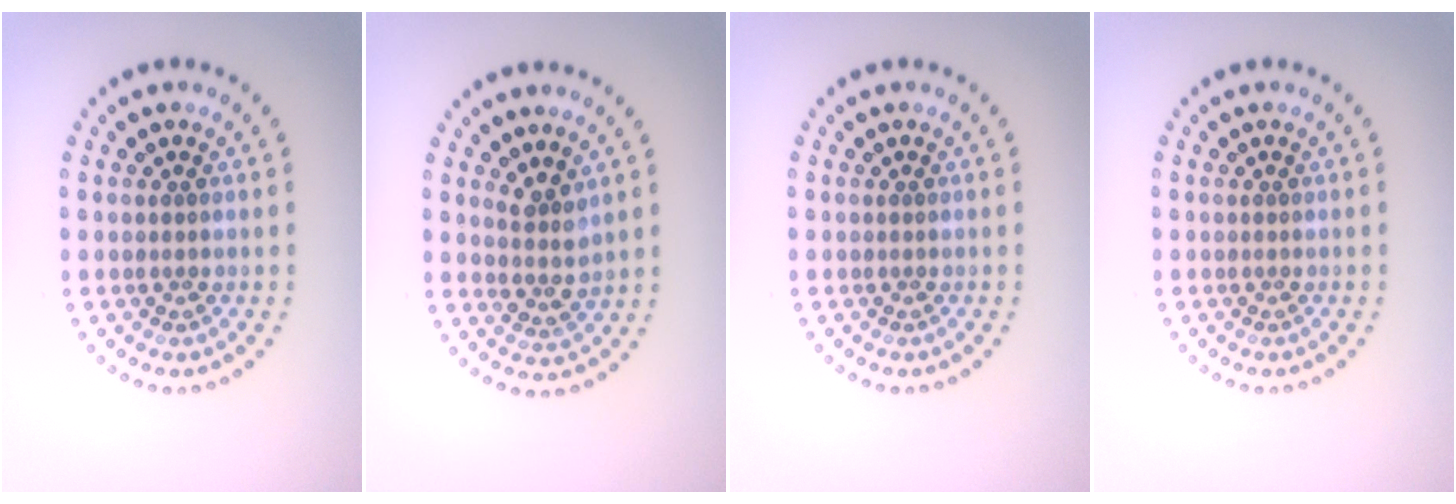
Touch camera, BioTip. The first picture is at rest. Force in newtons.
{"total": 2.2, "press": 1.7, "slide": 1.4}
{"total": 0.0}
{"total": 0.0}